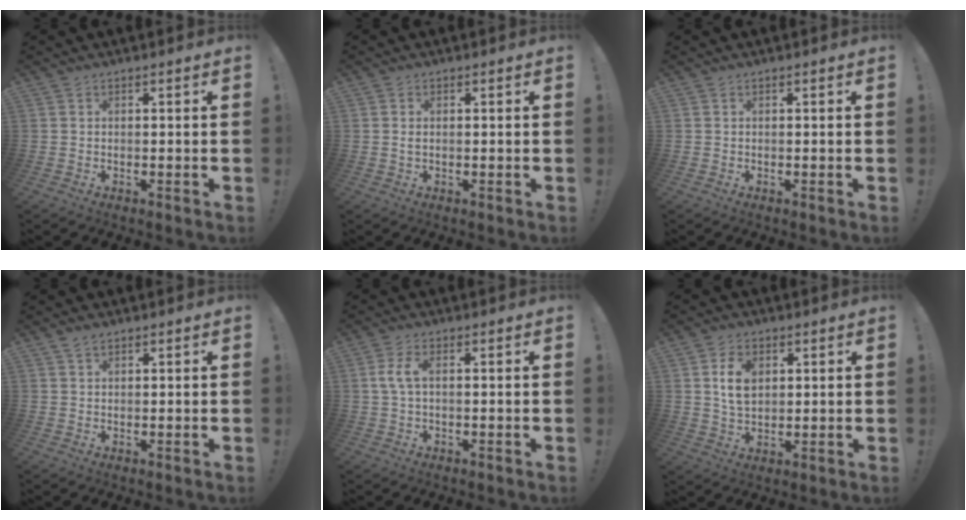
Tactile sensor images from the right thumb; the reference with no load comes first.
{"total": 0.9, "force": [0.3, 0.3, 0.8], "torque": [-0.009, 0.000, 0.003]}
{"total": 0.0}
{"total": 1.9, "force": [1.4, 0.8, 1.0], "torque": [-0.019, -0.004, 0.025]}
{"total": 4.6, "force": [0.3, 1.9, 4.2], "torque": [-0.087, 0.009, 0.006]}
{"total": 7.7, "force": [2.3, 5.2, 5.1], "torque": [-0.077, 0.000, 0.042]}